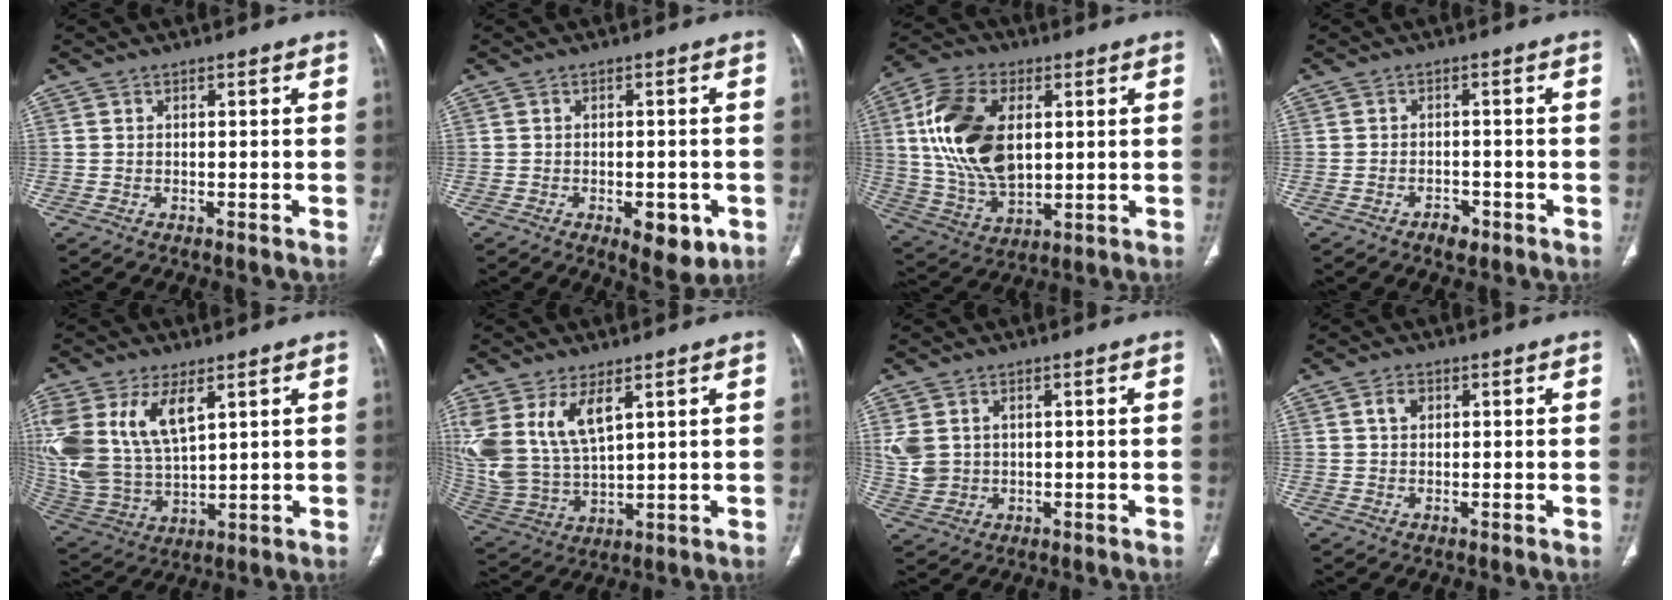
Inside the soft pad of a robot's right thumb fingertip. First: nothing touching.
{"total": 6.6, "force": [-2.6, 3.1, 5.3], "torque": [-0.054, 0.001, -0.023]}
{"total": 19.1, "force": [3.7, 11.2, 15.0], "torque": [-0.281, -0.007, 0.074]}
{"total": 2.5, "force": [-1.7, 1.4, 1.2], "torque": [-0.013, 0.008, -0.023]}
{"total": 19.3, "force": [7.5, 10.6, 14.3], "torque": [-0.313, -0.019, 0.156]}
{"total": 15.2, "force": [6.8, 7.7, 11.3], "torque": [-0.239, -0.027, 0.151]}
{"total": 5.7, "force": [1.4, 4.5, 3.3], "torque": [-0.068, -0.003, 0.040]}
{"total": 2.2, "force": [0.8, 1.6, 1.4], "torque": [-0.023, 0.003, 0.013]}